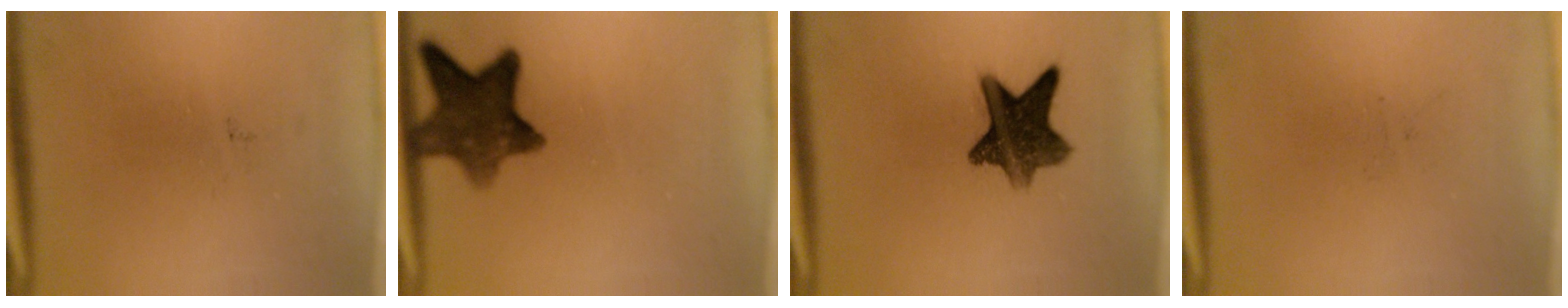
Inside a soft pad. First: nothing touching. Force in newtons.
{"total": 9.9}
{"total": 10.2}
{"total": 0.0}